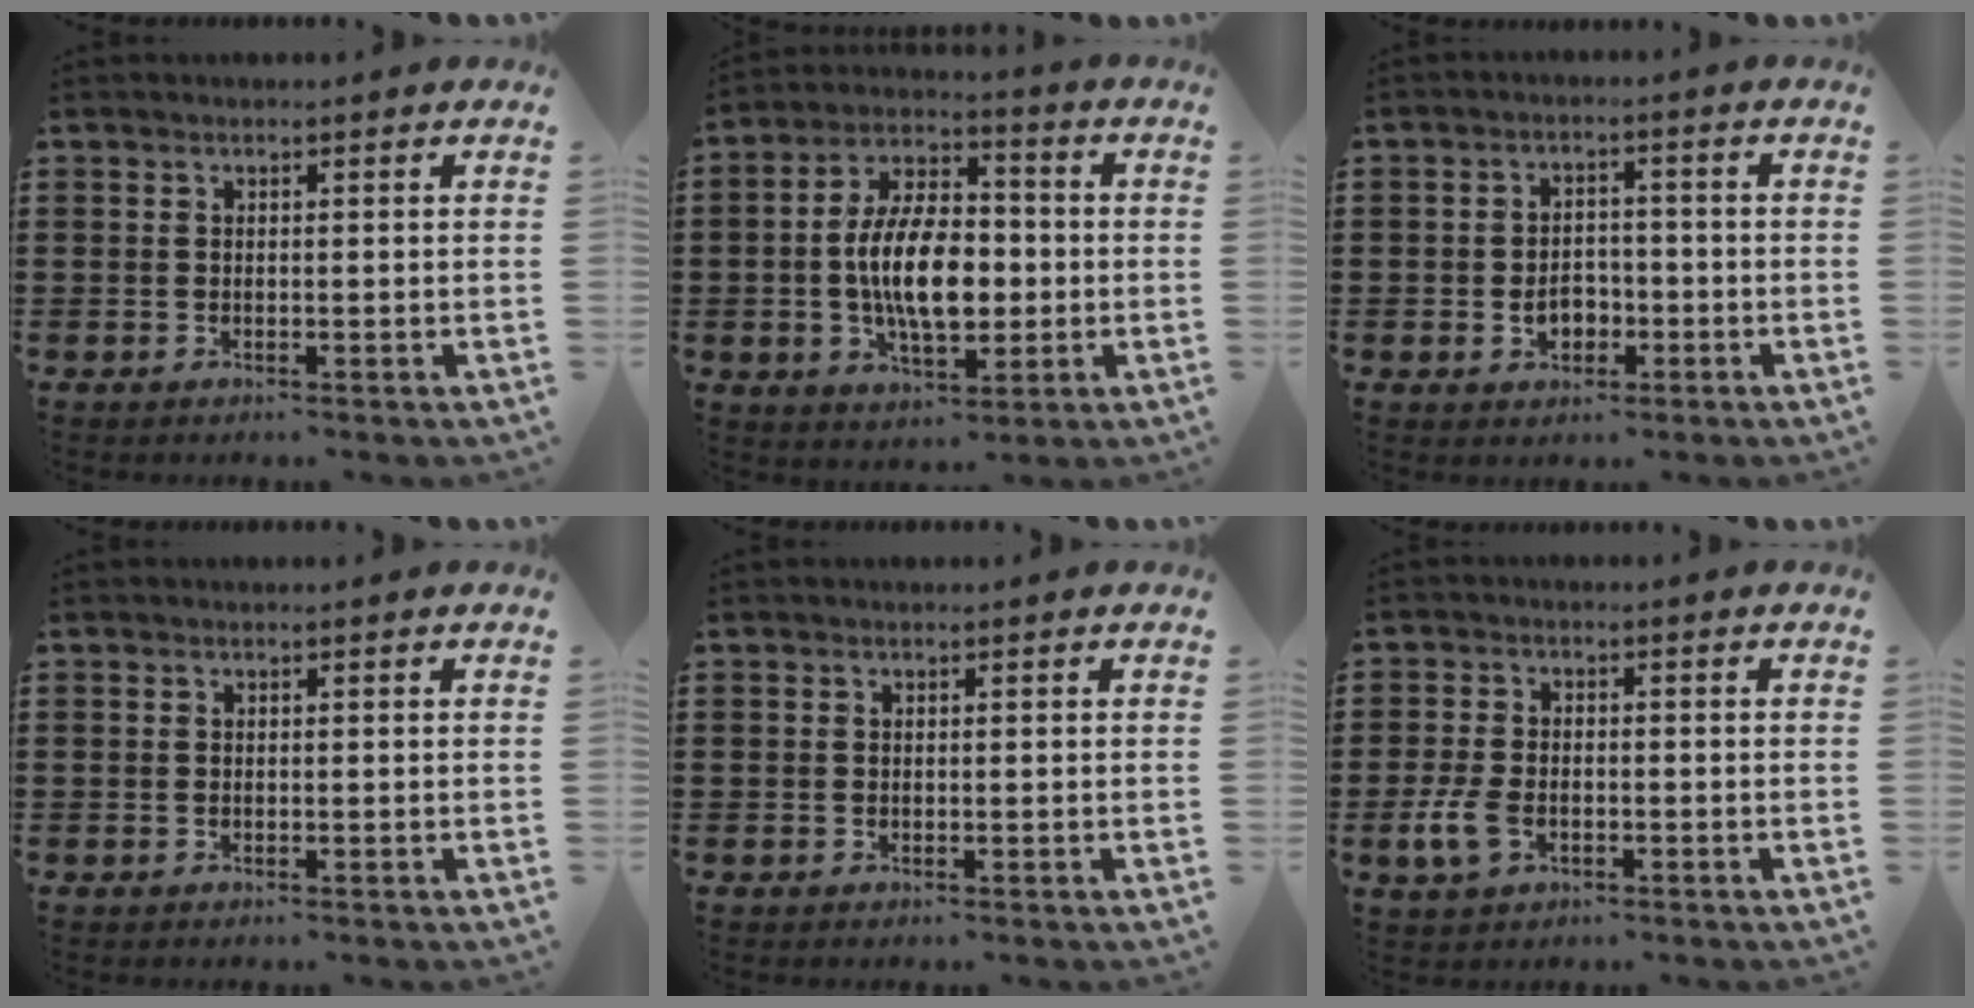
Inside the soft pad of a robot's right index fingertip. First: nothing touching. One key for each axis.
{"total": 11.4, "fx": -1.1, "fy": 6.0, "fz": 9.6, "tx": -0.190, "ty": -0.002, "tz": -0.024}
{"total": 3.9, "fx": -1.2, "fy": 2.8, "fz": 2.4, "tx": -0.040, "ty": -0.002, "tz": -0.025}
{"total": 0.0}
{"total": 0.0}
{"total": 4.6, "fx": -1.6, "fy": 2.7, "fz": 3.4, "tx": -0.094, "ty": -0.009, "tz": -0.034}